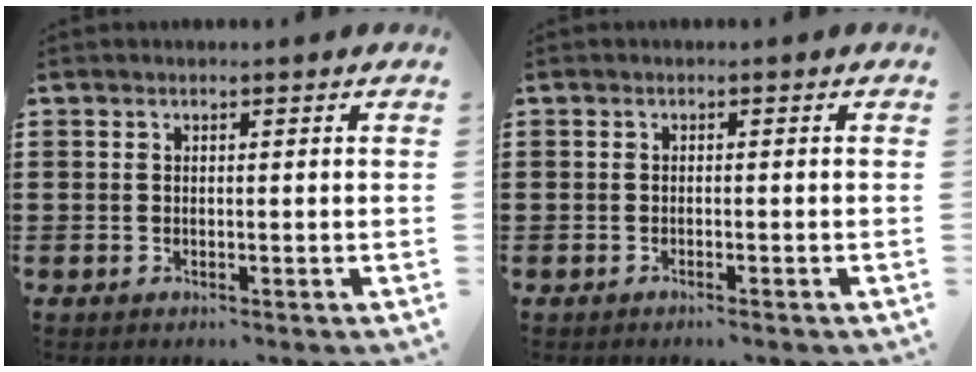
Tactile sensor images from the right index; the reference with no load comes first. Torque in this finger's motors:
{"motor_torque": [1.12, 1.02, -0.02, 0.00]}